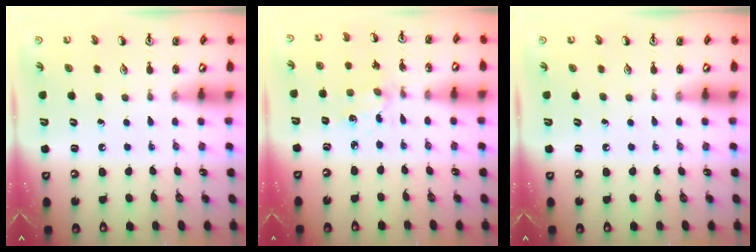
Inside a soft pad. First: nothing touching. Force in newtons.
{"total": 2.2, "press": 2.2, "slide": 0.5}
{"total": 0.0}